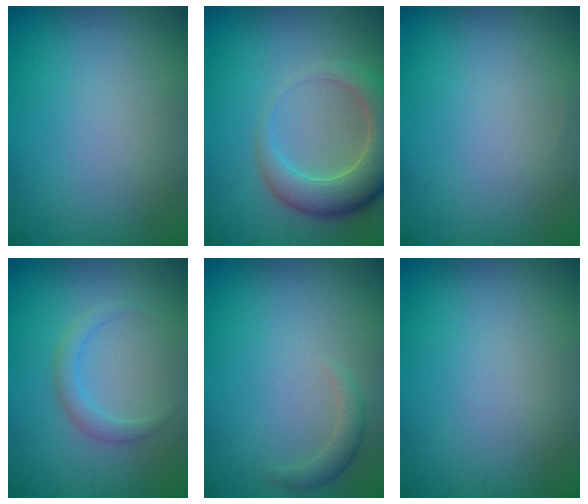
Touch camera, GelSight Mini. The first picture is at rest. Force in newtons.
{"total": 5.6, "press": 5.6, "slide": 0.7}
{"total": 0.0}
{"total": 1.7, "press": 1.7, "slide": 0.1}
{"total": 1.5, "press": 1.5, "slide": 0.1}
{"total": 0.0}